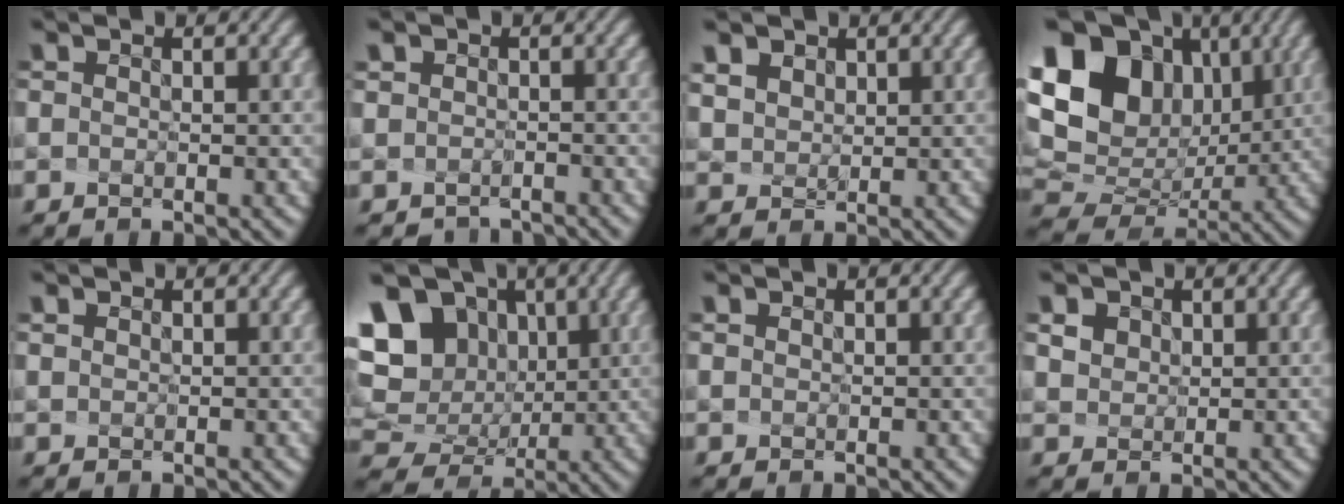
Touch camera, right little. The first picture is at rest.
{"total": 1.9, "force": [-0.9, 1.6, -0.5], "torque": [0.018, -0.008, -0.024]}
{"total": 3.2, "force": [2.4, 1.9, 1.0], "torque": [-0.064, -0.019, 0.068]}
{"total": 17.8, "force": [6.2, 13.6, 9.6], "torque": [-0.234, 0.035, 0.139]}
{"total": 0.8, "force": [0.7, 0.4, 0.3], "torque": [-0.015, -0.005, 0.018]}
{"total": 13.4, "force": [3.4, 10.9, 7.2], "torque": [-0.179, 0.003, 0.088]}
{"total": 0.5, "force": [0.4, 0.3, 0.2], "torque": [-0.010, -0.003, 0.013]}
{"total": 5.5, "force": [3.4, 3.8, 2.2], "torque": [-0.076, -0.001, 0.069]}